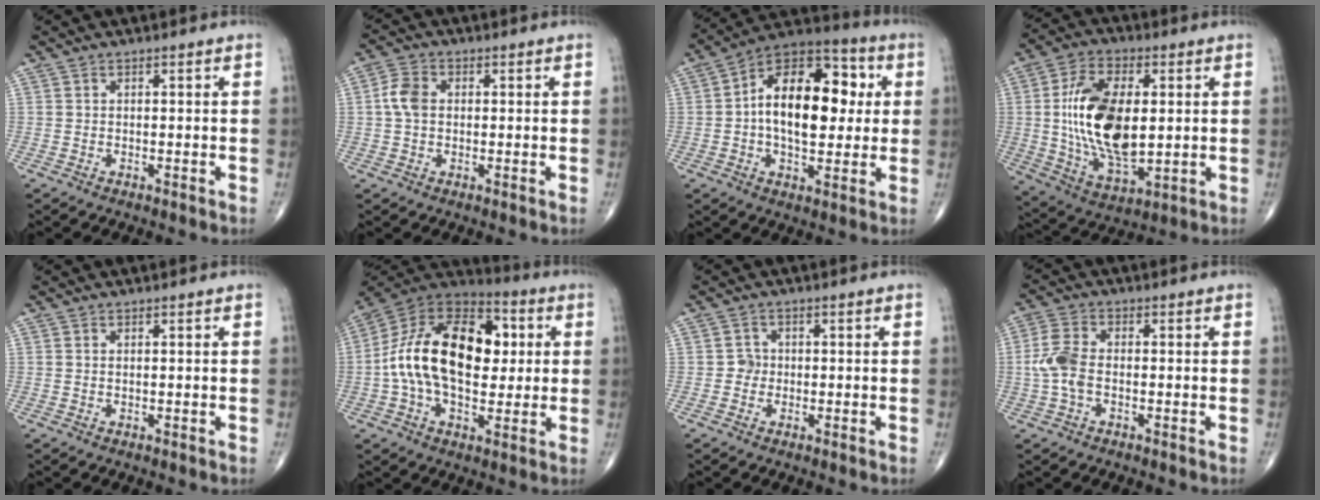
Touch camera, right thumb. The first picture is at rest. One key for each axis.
{"total": 4.8, "fx": 0.3, "fy": 3.5, "fz": 3.3, "tx": -0.067, "ty": 0.011, "tz": -0.001}
{"total": 19.1, "fx": 2.0, "fy": 10.8, "fz": 15.7, "tx": -0.218, "ty": 0.026, "tz": 0.021}
{"total": 18.7, "fx": 1.4, "fy": 9.6, "fz": 15.9, "tx": -0.290, "ty": -0.013, "tz": 0.031}
{"total": 0.0}
{"total": 23.4, "fx": 1.8, "fy": 14.0, "fz": 18.6, "tx": -0.314, "ty": 0.022, "tz": 0.020}
{"total": 1.9, "fx": -0.3, "fy": 1.8, "fz": 0.5, "tx": 0.005, "ty": 0.008, "tz": -0.010}
{"total": 6.2, "fx": -0.8, "fy": 3.5, "fz": 5.0, "tx": -0.124, "ty": 0.015, "tz": -0.022}